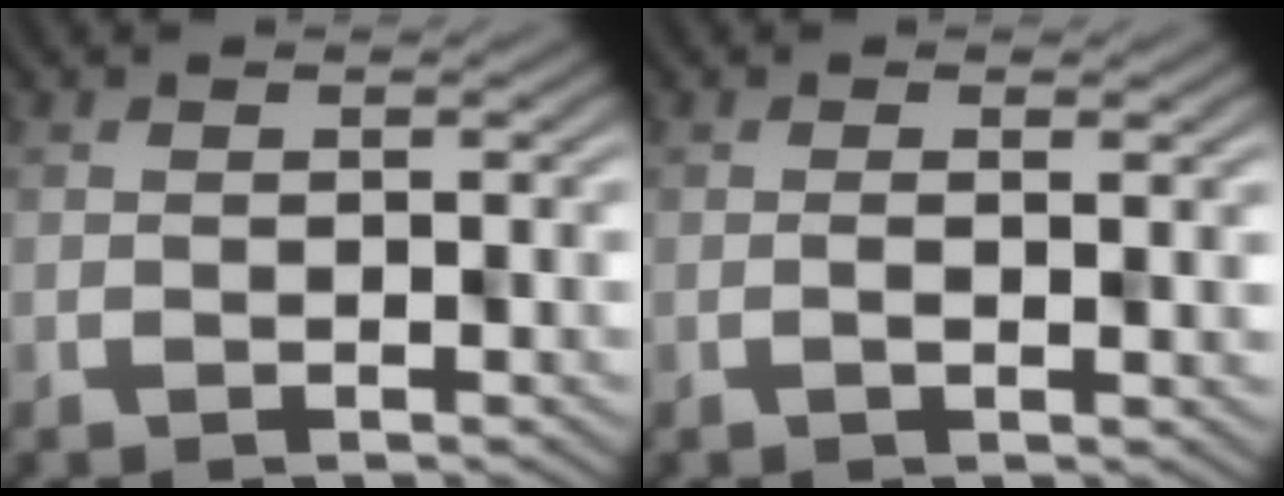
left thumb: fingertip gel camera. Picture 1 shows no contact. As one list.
[{"total": 1.2, "force": [1.1, -0.1, 0.5], "torque": [0.002, 0.008, 0.004]}]